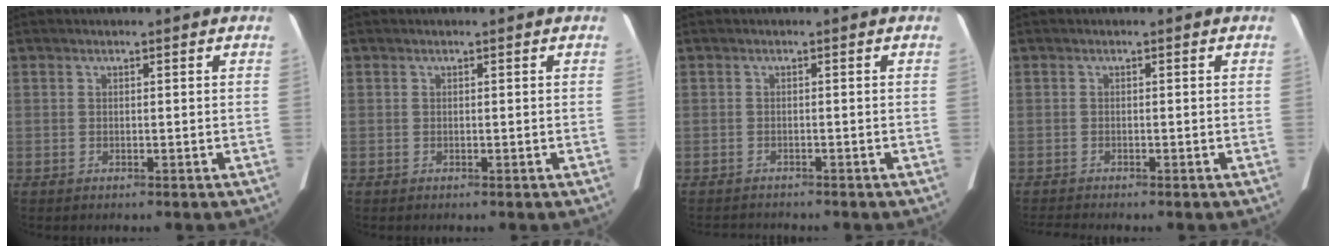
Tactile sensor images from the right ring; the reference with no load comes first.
{"total": 0.0}
{"total": 3.3, "force": [-3.2, 0.6, 0.7], "torque": [-0.012, -0.009, -0.045]}
{"total": 1.3, "force": [-1.2, -0.5, 0.1], "torque": [-0.012, -0.010, -0.025]}